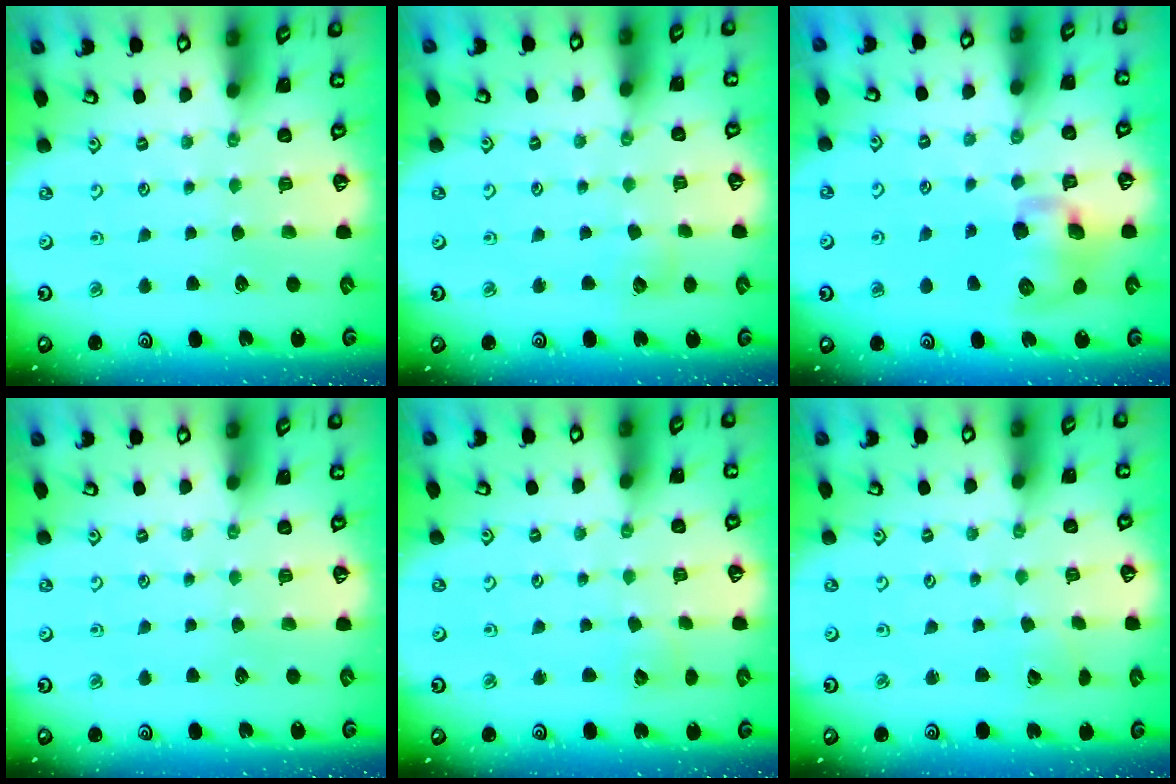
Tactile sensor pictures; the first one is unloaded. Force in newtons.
{"total": 3.3, "press": 3.3, "slide": 0.3}
{"total": 11.2, "press": 11.1, "slide": 1.9}
{"total": 0.0}
{"total": 4.8, "press": 4.8, "slide": 0.3}
{"total": 1.2, "press": 1.2, "slide": 0.0}